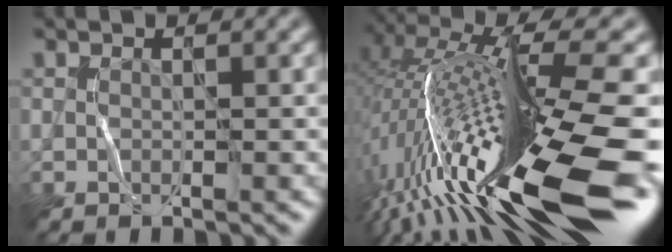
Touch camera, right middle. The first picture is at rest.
{"total": 17.2, "force": [-4.4, 4.1, 16.2], "torque": [-0.297, 0.030, -0.077]}